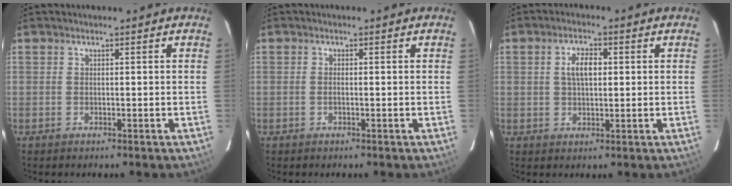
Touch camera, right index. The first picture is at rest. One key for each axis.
{"total": 0.8, "fx": -0.2, "fy": 0.2, "fz": 0.8, "tx": -0.016, "ty": 0.001, "tz": -0.006}
{"total": 4.7, "fx": 0.9, "fy": 2.4, "fz": 3.9, "tx": -0.071, "ty": 0.010, "tz": 0.019}